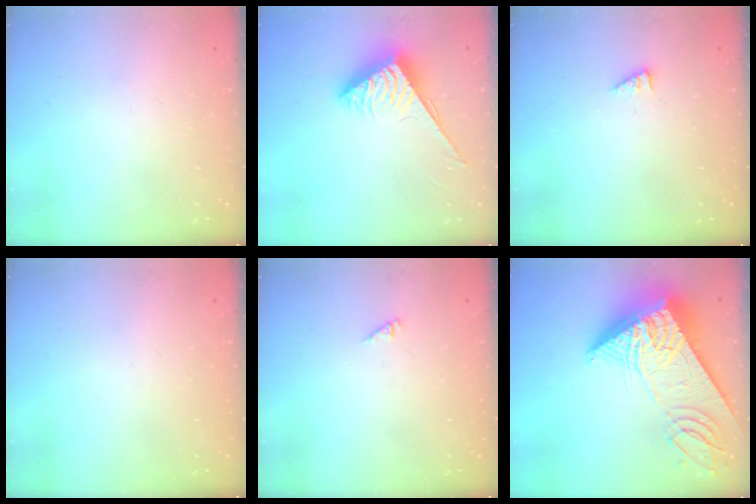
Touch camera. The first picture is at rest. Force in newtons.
{"total": 4.0, "press": 4.0, "slide": 0.6}
{"total": 1.6, "press": 1.5, "slide": 0.3}
{"total": 0.0}
{"total": 0.0}
{"total": 20.0, "press": 19.8, "slide": 2.3}